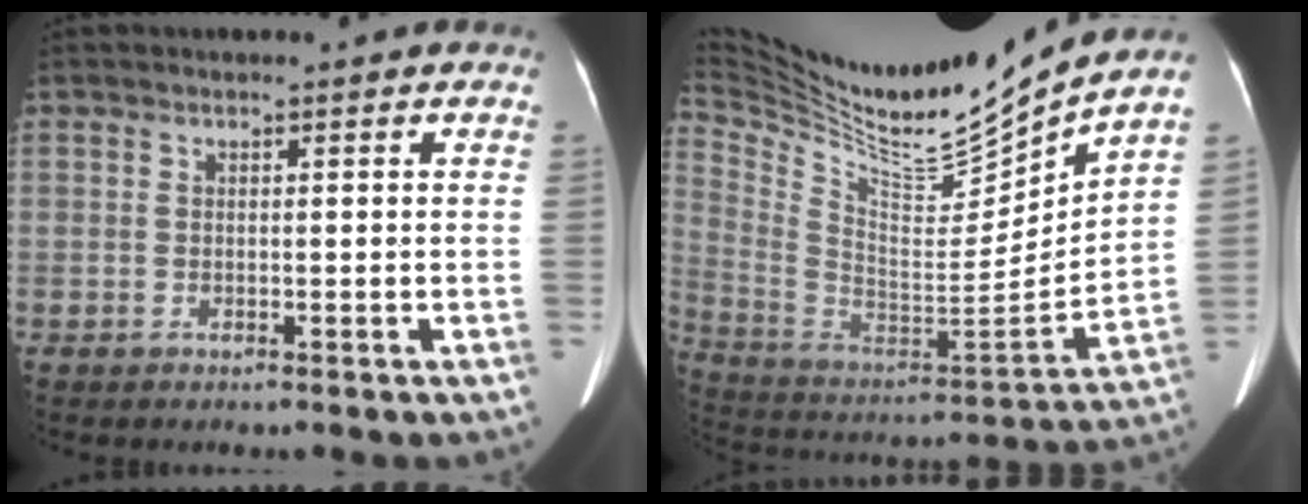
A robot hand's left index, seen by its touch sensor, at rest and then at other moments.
{"total": 25.1, "force": [22.5, 1.6, 11.1], "torque": [-0.221, -0.057, 0.383]}